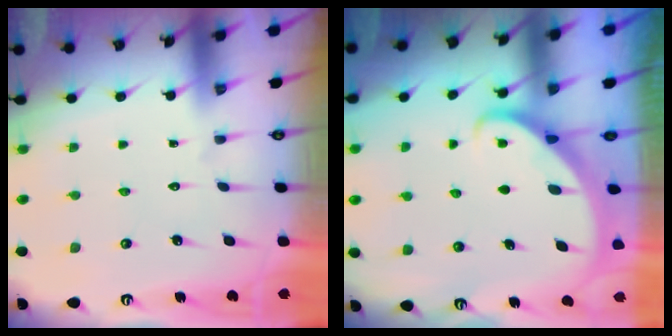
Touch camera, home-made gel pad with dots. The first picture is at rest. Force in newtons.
{"total": 2.6, "press": 2.6, "slide": 0.3}